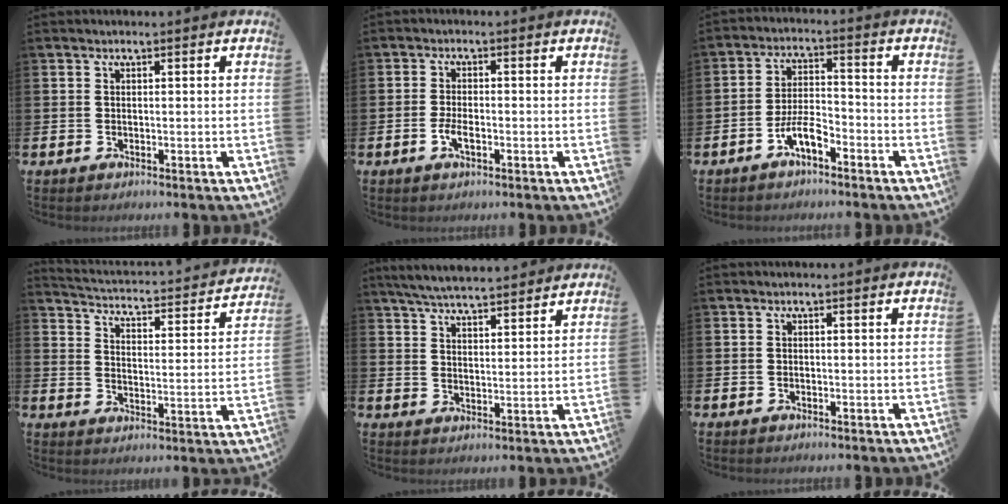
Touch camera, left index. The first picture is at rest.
{"total": 2.4, "force": [-0.9, 1.0, 2.0], "torque": [-0.028, -0.002, -0.018]}
{"total": 5.0, "force": [-3.2, 1.6, 3.5], "torque": [-0.072, 0.011, -0.064]}
{"total": 3.1, "force": [2.9, 0.7, 0.7], "torque": [-0.034, -0.037, 0.039]}
{"total": 5.7, "force": [5.6, 0.4, 1.1], "torque": [-0.040, -0.027, 0.101]}
{"total": 0.0}